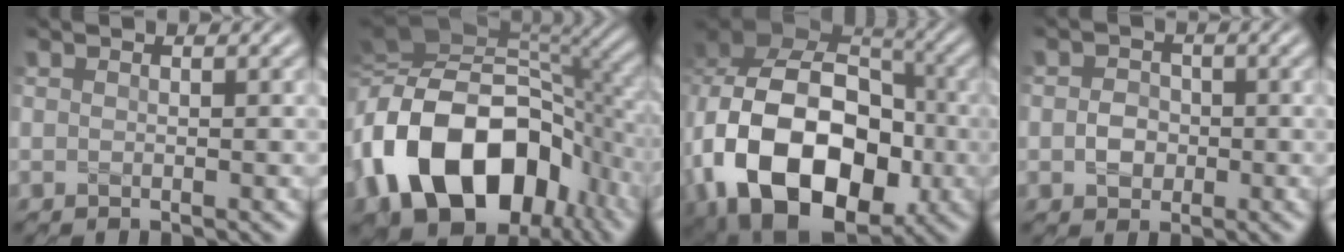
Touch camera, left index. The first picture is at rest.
{"total": 16.6, "force": [-4.0, 11.1, 11.7], "torque": [-0.228, -0.007, -0.067]}
{"total": 17.1, "force": [-4.1, 12.0, 11.4], "torque": [-0.208, -0.028, -0.059]}
{"total": 2.1, "force": [-0.3, 1.8, 1.0], "torque": [-0.015, 0.001, -0.010]}